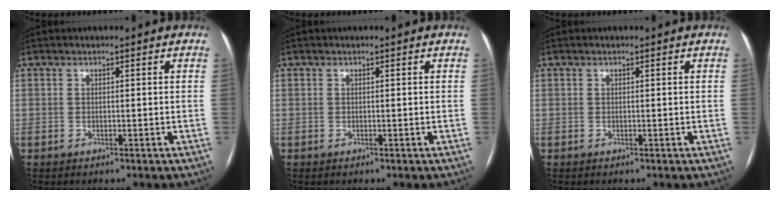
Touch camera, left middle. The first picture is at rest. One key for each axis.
{"total": 0.0}
{"total": 0.0}